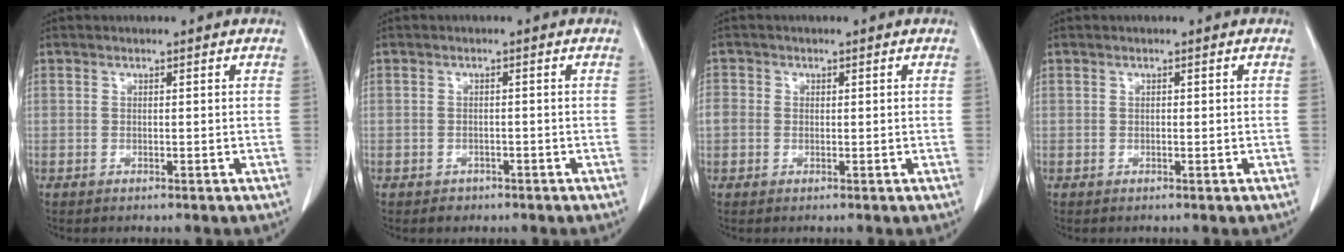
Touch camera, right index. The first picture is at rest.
{"total": 1.7, "force": [-1.1, 1.2, 0.2], "torque": [-0.005, 0.004, -0.015]}
{"total": 3.1, "force": [-0.1, 2.9, 1.1], "torque": [-0.030, 0.014, -0.001]}
{"total": 0.0}